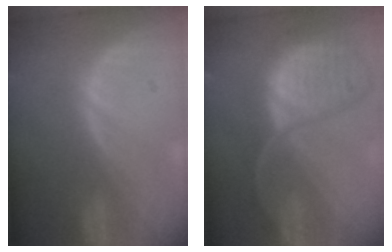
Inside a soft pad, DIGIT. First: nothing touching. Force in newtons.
{"total": 12.0, "press": 9.9, "slide": 6.9}